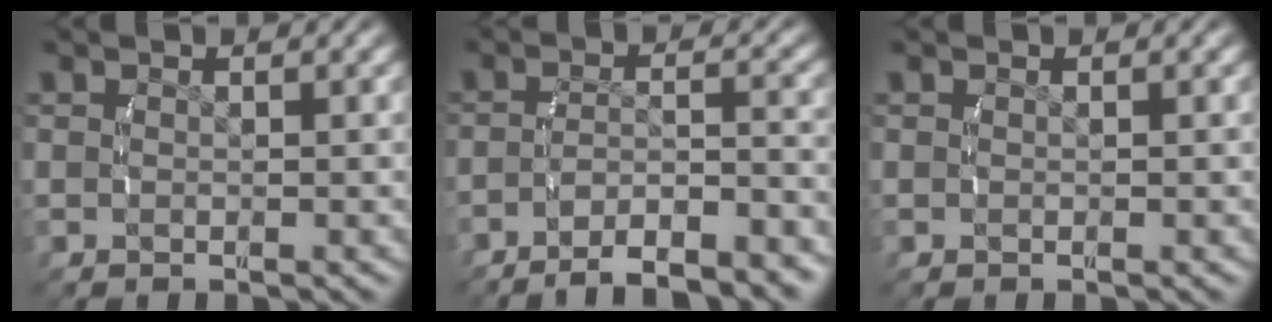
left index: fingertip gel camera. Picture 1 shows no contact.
{"total": 6.9, "force": [-6.2, 1.1, 2.9], "torque": [-0.047, -0.022, -0.089]}
{"total": 0.0}